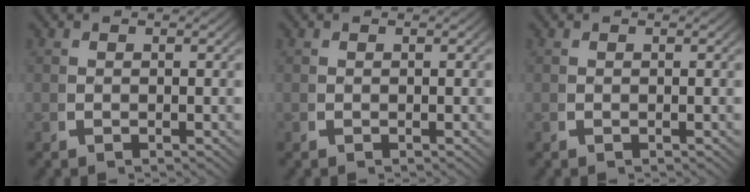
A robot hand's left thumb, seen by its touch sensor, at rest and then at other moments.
{"total": 0.0}
{"total": 0.0}